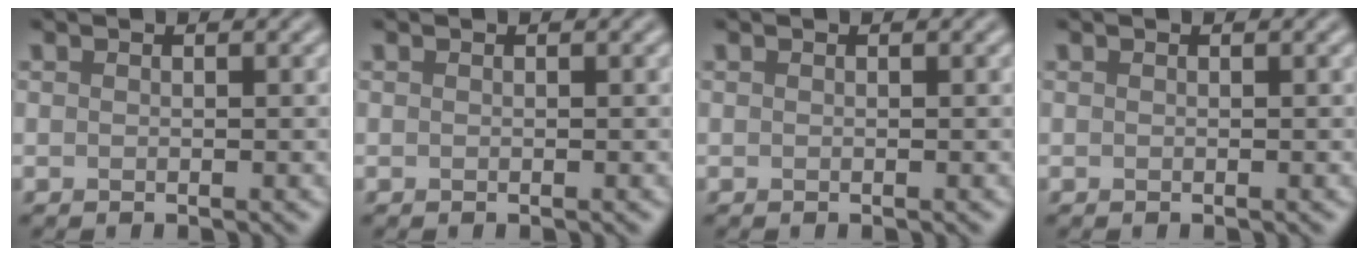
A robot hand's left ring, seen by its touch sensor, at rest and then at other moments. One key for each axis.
{"total": 0.0}
{"total": 0.0}
{"total": 0.0}